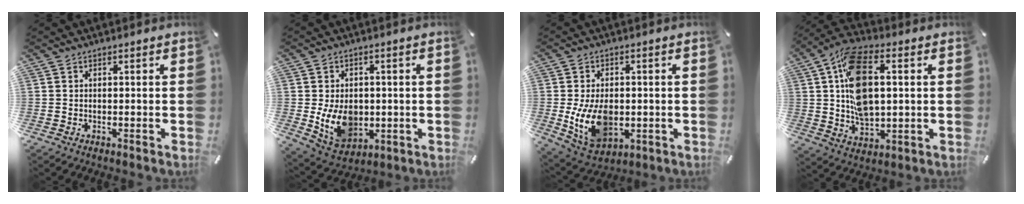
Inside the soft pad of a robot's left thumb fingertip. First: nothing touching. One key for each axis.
{"total": 10.9, "fx": -0.9, "fy": 8.5, "fz": 6.7, "tx": -0.125, "ty": 0.002, "tz": -0.015}
{"total": 12.3, "fx": -1.3, "fy": 8.3, "fz": 8.9, "tx": -0.183, "ty": -0.003, "tz": -0.019}
{"total": 15.6, "fx": 2.2, "fy": 9.3, "fz": 12.4, "tx": -0.239, "ty": 0.005, "tz": 0.039}